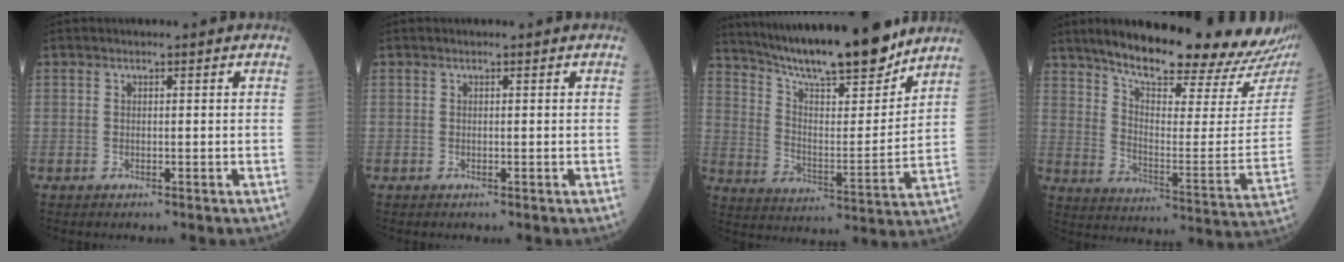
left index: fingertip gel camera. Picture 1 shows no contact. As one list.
[{"total": 0.0}, {"total": 19.3, "force": [16.8, 2.2, 9.2], "torque": [-0.154, -0.008, 0.266]}, {"total": 25.0, "force": [21.1, 4.1, 12.7], "torque": [-0.190, -0.051, 0.276]}]